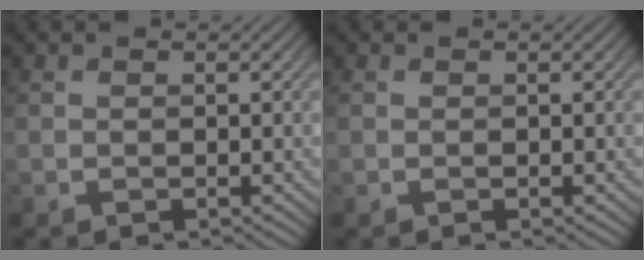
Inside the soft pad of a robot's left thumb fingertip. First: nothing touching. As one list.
[{"total": 0.0}]